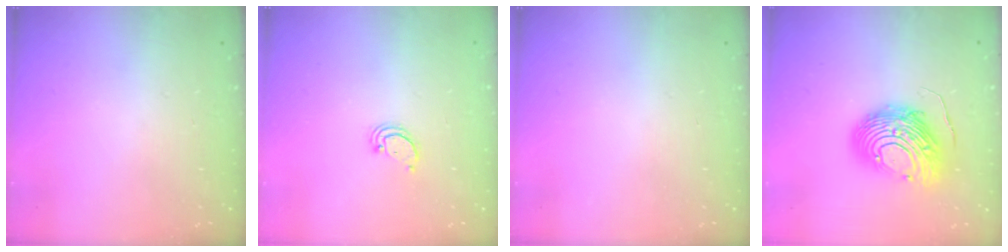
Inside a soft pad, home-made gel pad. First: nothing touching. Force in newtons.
{"total": 2.2, "press": 2.2, "slide": 0.2}
{"total": 0.0}
{"total": 12.6, "press": 12.6, "slide": 1.3}